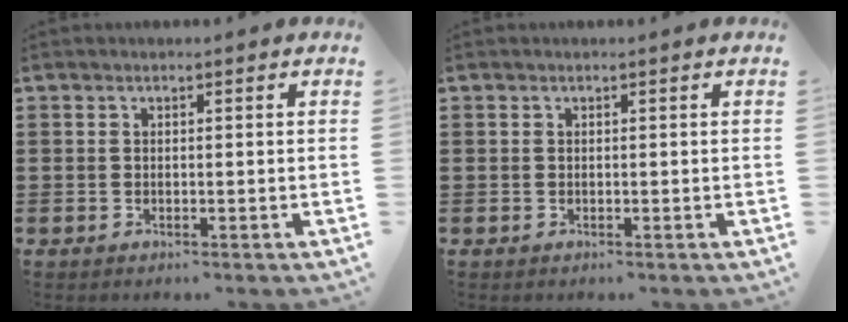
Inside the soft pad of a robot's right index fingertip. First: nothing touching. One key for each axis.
{"total": 0.0}